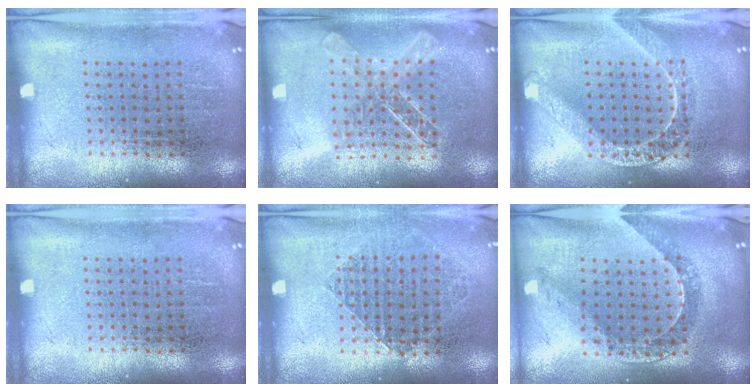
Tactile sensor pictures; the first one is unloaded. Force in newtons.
{"total": 1.8, "press": 1.6, "slide": 0.8}
{"total": 1.5, "press": 1.5, "slide": 0.2}
{"total": 0.0}
{"total": 0.9, "press": 0.9, "slide": 0.2}
{"total": 0.5, "press": 0.5, "slide": 0.1}